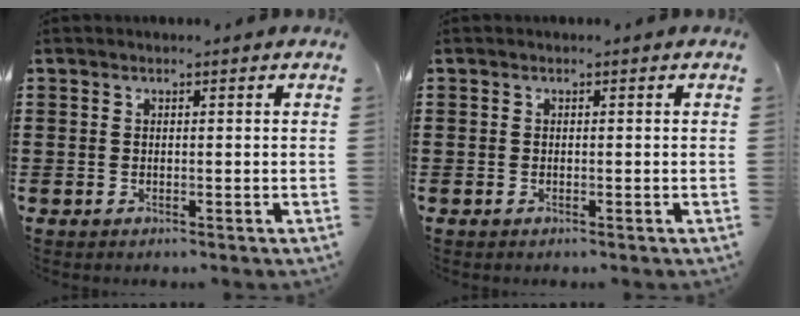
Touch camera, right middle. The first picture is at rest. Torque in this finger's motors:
{"motor_torque": [0.14, -0.08, 0.02, 0.01]}